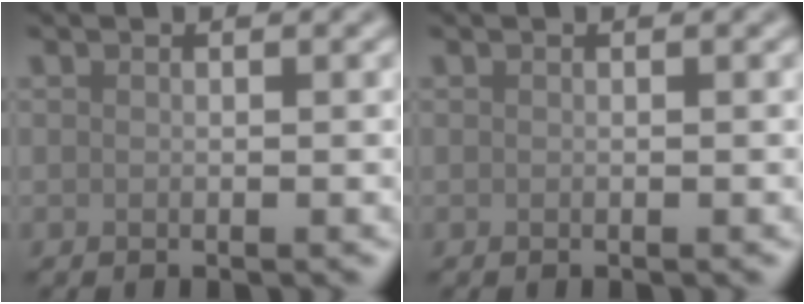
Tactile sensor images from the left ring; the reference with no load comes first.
{"total": 0.0}